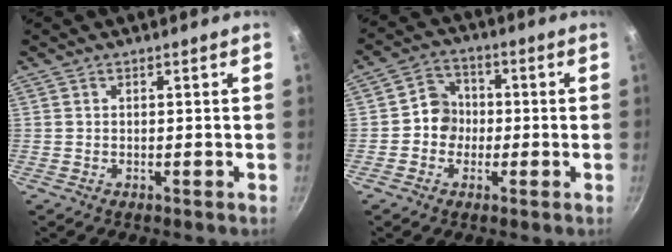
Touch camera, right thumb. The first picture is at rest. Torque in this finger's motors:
{"motor_torque": [-0.54, 0.10, 0.28, 0.17, 0.00]}